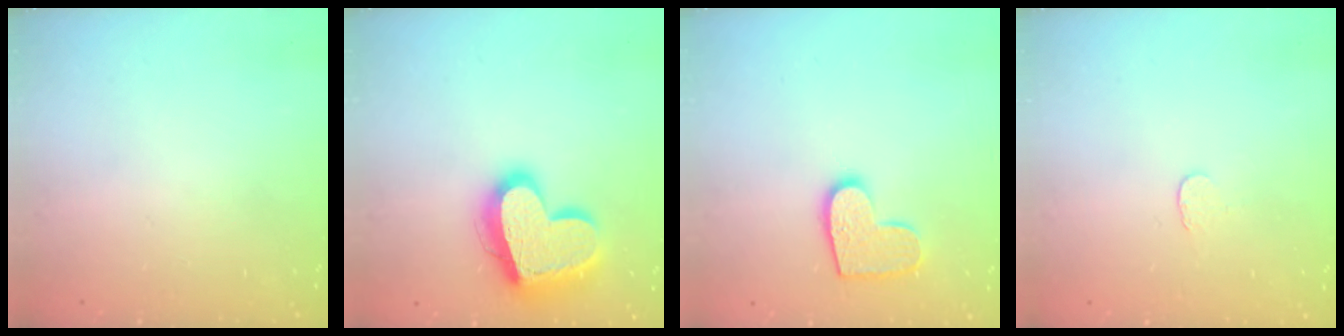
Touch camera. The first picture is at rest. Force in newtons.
{"total": 19.6, "press": 19.6, "slide": 1.5}
{"total": 10.5, "press": 10.5, "slide": 0.6}
{"total": 3.2, "press": 3.1, "slide": 0.3}